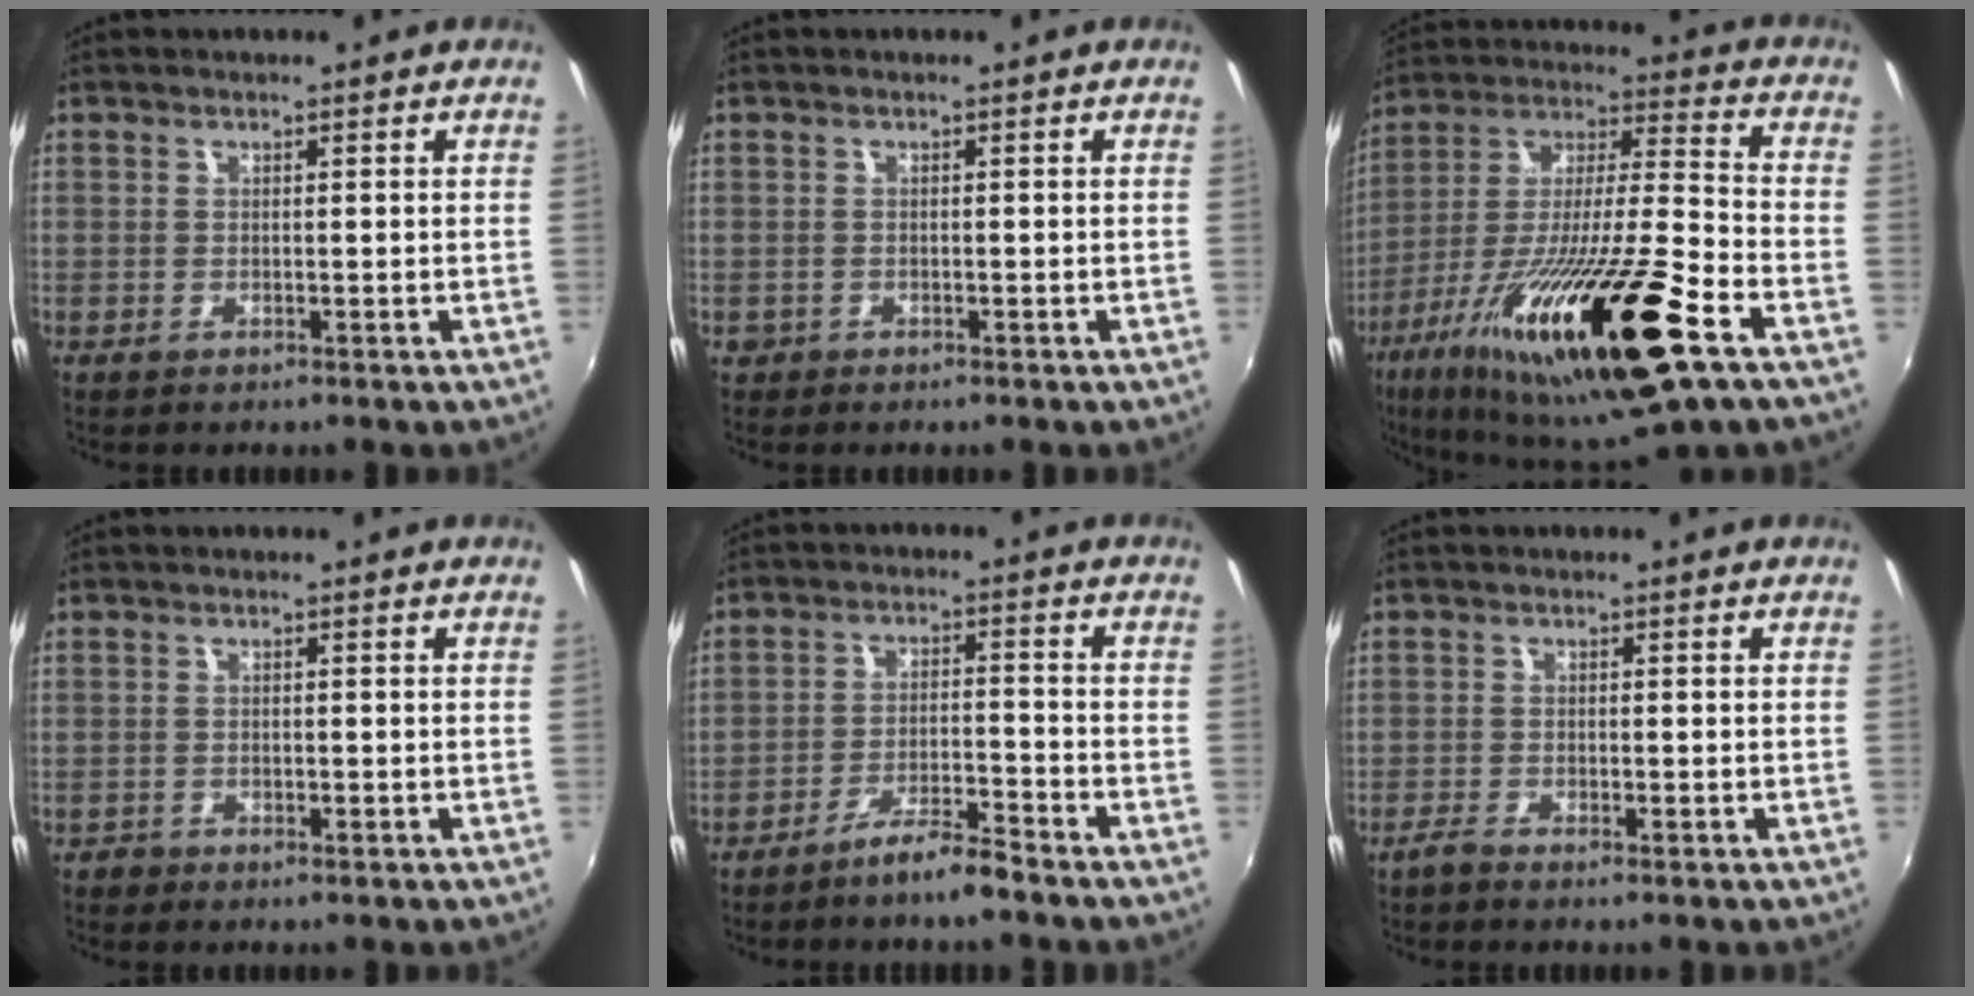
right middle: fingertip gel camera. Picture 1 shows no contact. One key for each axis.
{"total": 1.3, "fx": -0.5, "fy": 1.1, "fz": 0.4, "tx": -0.008, "ty": -0.004, "tz": -0.008}
{"total": 27.1, "fx": -13.1, "fy": 3.3, "fz": 23.5, "tx": -0.420, "ty": -0.056, "tz": -0.235}
{"total": 0.9, "fx": -0.7, "fy": 0.6, "fz": 0.1, "tx": -0.006, "ty": -0.004, "tz": -0.014}
{"total": 5.3, "fx": -4.6, "fy": -0.2, "fz": 2.7, "tx": -0.064, "ty": 0.002, "tz": -0.082}
{"total": 1.5, "fx": -1.3, "fy": 0.0, "fz": 0.8, "tx": -0.027, "ty": -0.003, "tz": -0.029}